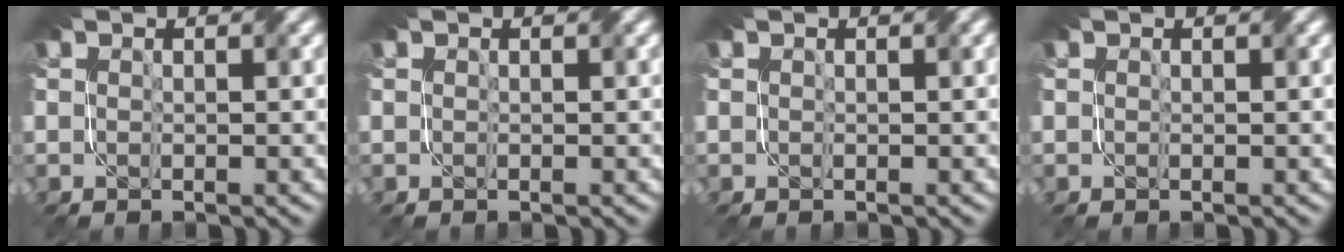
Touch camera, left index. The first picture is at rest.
{"total": 0.0}
{"total": 0.0}
{"total": 0.0}